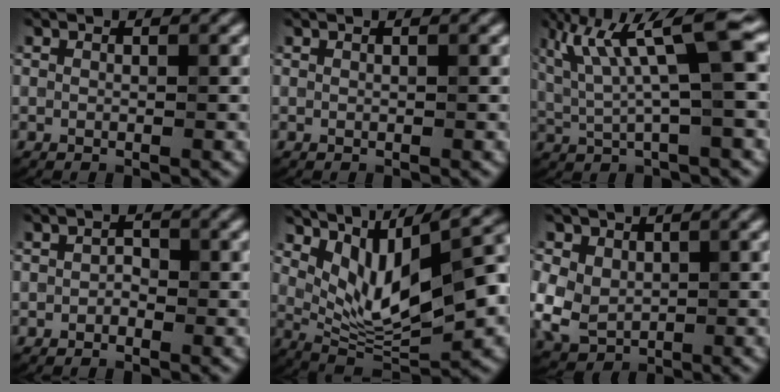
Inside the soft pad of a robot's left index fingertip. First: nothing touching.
{"total": 0.0}
{"total": 7.5, "force": [2.4, 1.0, 7.0], "torque": [-0.130, 0.013, 0.047]}
{"total": 1.1, "force": [-0.5, 0.8, 0.6], "torque": [-0.009, 0.000, -0.011]}
{"total": 12.6, "force": [3.9, 4.8, 11.0], "torque": [-0.175, 0.004, 0.072]}
{"total": 4.6, "force": [0.5, 3.7, 2.7], "torque": [-0.067, -0.002, 0.011]}